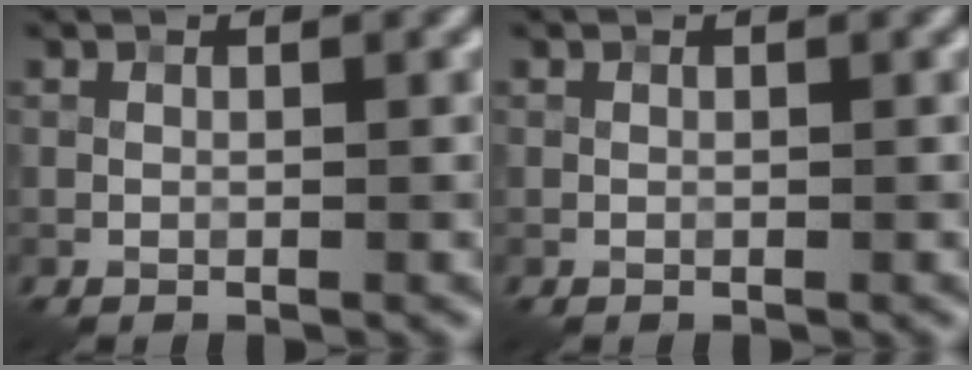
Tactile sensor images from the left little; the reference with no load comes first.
{"total": 0.0}